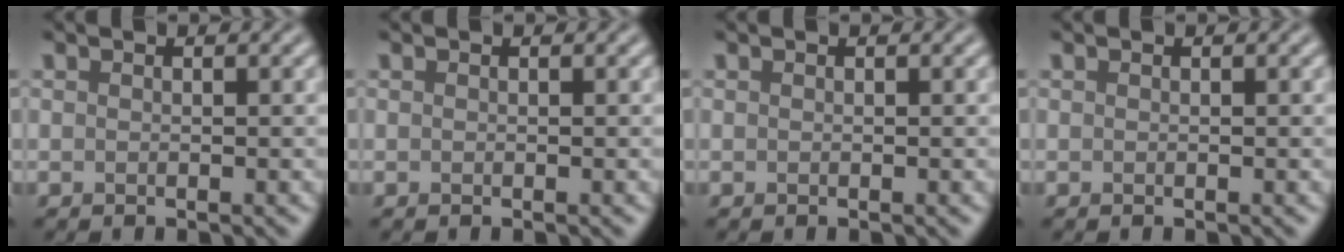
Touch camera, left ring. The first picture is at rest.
{"total": 0.0}
{"total": 0.0}
{"total": 0.0}